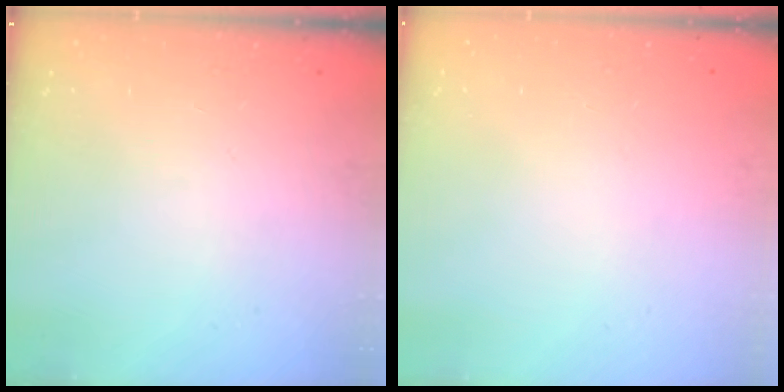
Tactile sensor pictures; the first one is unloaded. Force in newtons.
{"total": 0.0}